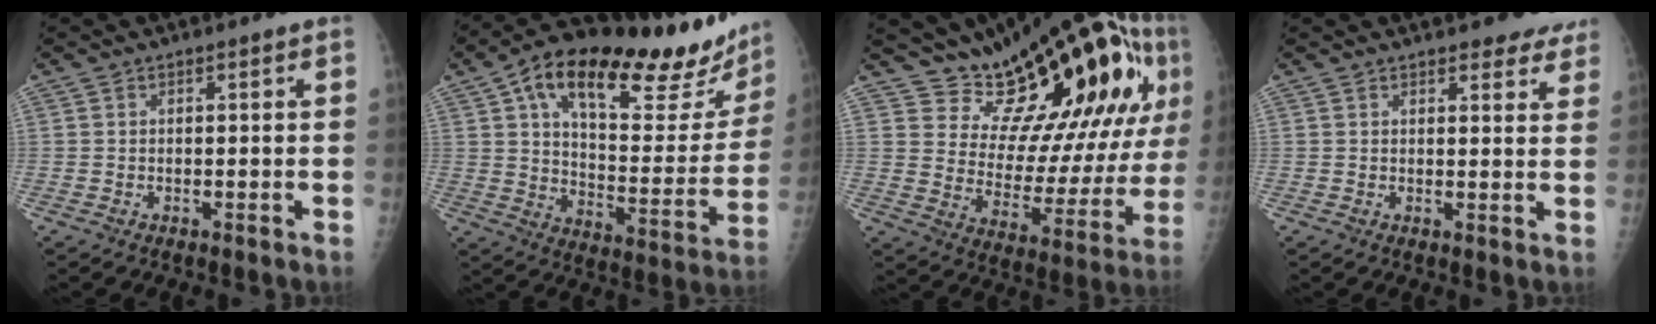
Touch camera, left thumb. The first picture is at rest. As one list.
[{"total": 30.5, "force": [19.0, 10.9, 21.2], "torque": [-0.272, -0.035, 0.280]}, {"total": 24.0, "force": [13.0, 9.2, 17.9], "torque": [-0.204, -0.058, 0.209]}, {"total": 6.3, "force": [5.1, 2.3, 2.9], "torque": [0.000, -0.019, 0.053]}]